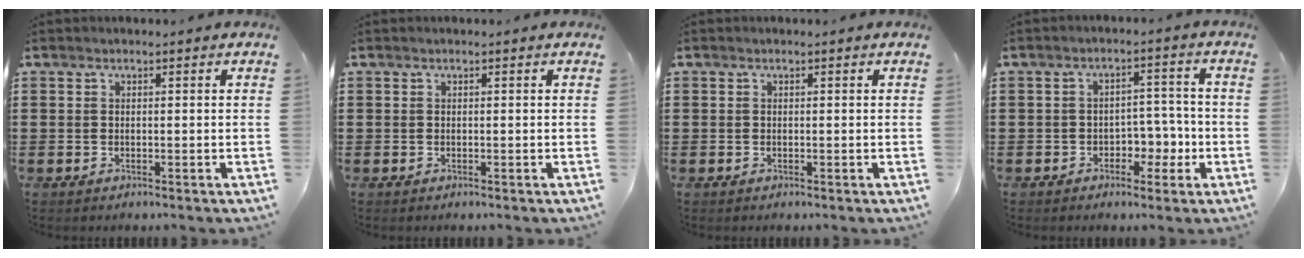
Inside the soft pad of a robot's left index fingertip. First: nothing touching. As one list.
[{"total": 0.0}, {"total": 0.0}, {"total": 4.4, "force": [-2.1, 3.1, 2.4], "torque": [-0.042, 0.007, -0.046]}]